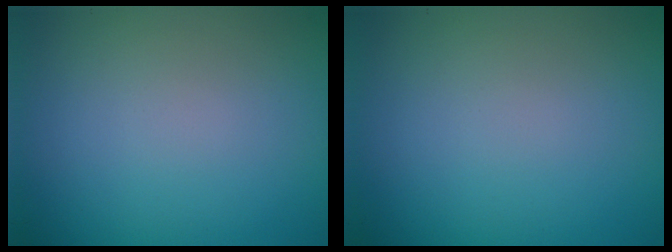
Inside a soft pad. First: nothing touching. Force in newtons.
{"total": 0.0}